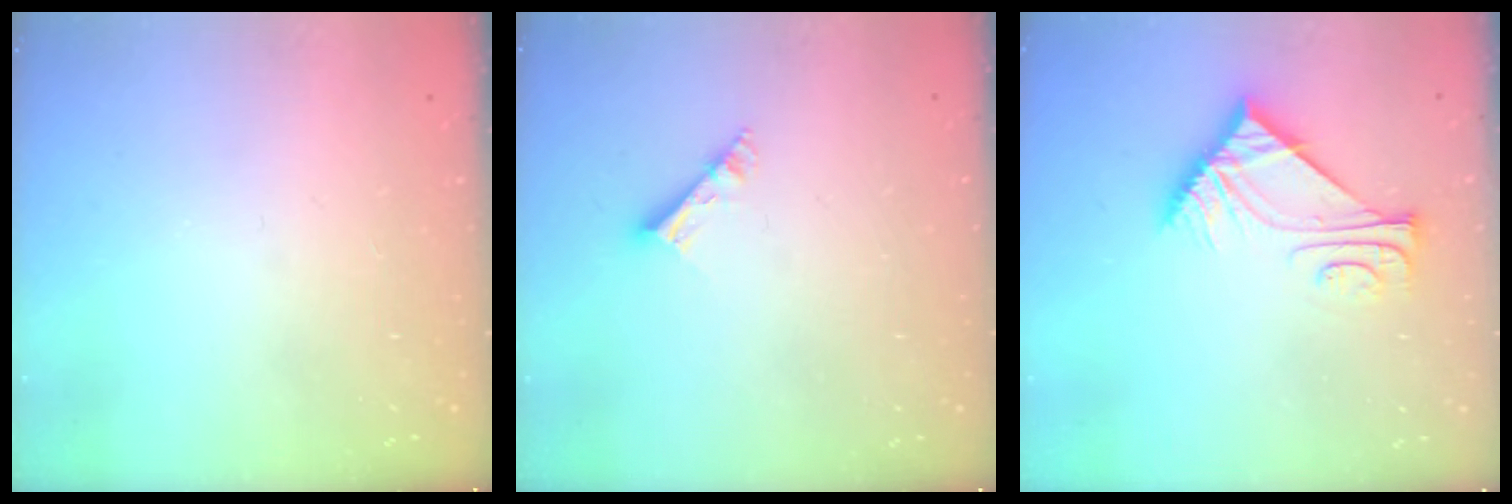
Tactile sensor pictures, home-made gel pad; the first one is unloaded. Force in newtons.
{"total": 5.0, "press": 4.9, "slide": 0.4}
{"total": 6.9, "press": 6.8, "slide": 0.8}